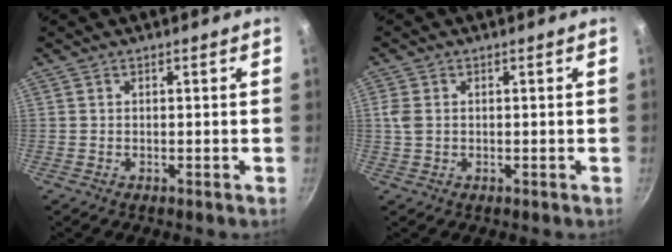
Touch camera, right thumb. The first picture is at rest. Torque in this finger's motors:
{"motor_torque": [0.24, 0.04, 0.44, -0.18, 0.00]}